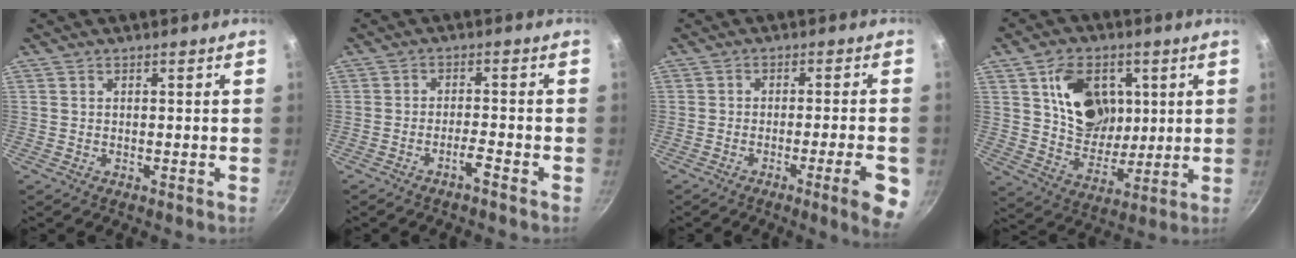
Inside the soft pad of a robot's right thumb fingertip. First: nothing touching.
{"total": 2.7, "force": [-2.0, 0.1, 1.7], "torque": [-0.037, 0.019, -0.032]}
{"total": 8.5, "force": [-3.1, 0.9, 7.8], "torque": [-0.094, 0.012, -0.042]}
{"total": 14.0, "force": [4.3, 10.4, 8.4], "torque": [-0.096, -0.022, 0.081]}